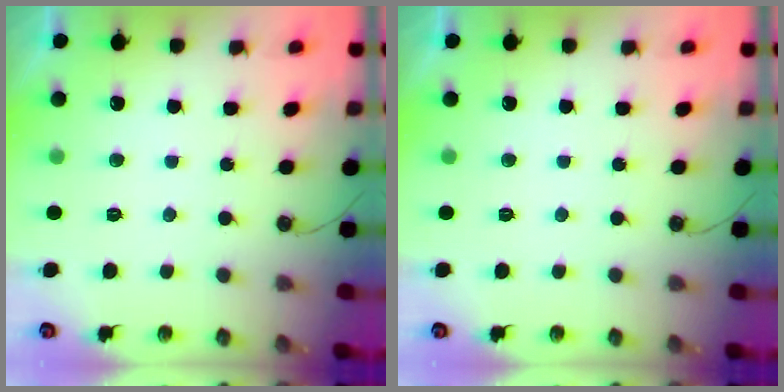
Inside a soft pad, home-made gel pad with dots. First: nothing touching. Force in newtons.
{"total": 0.0}